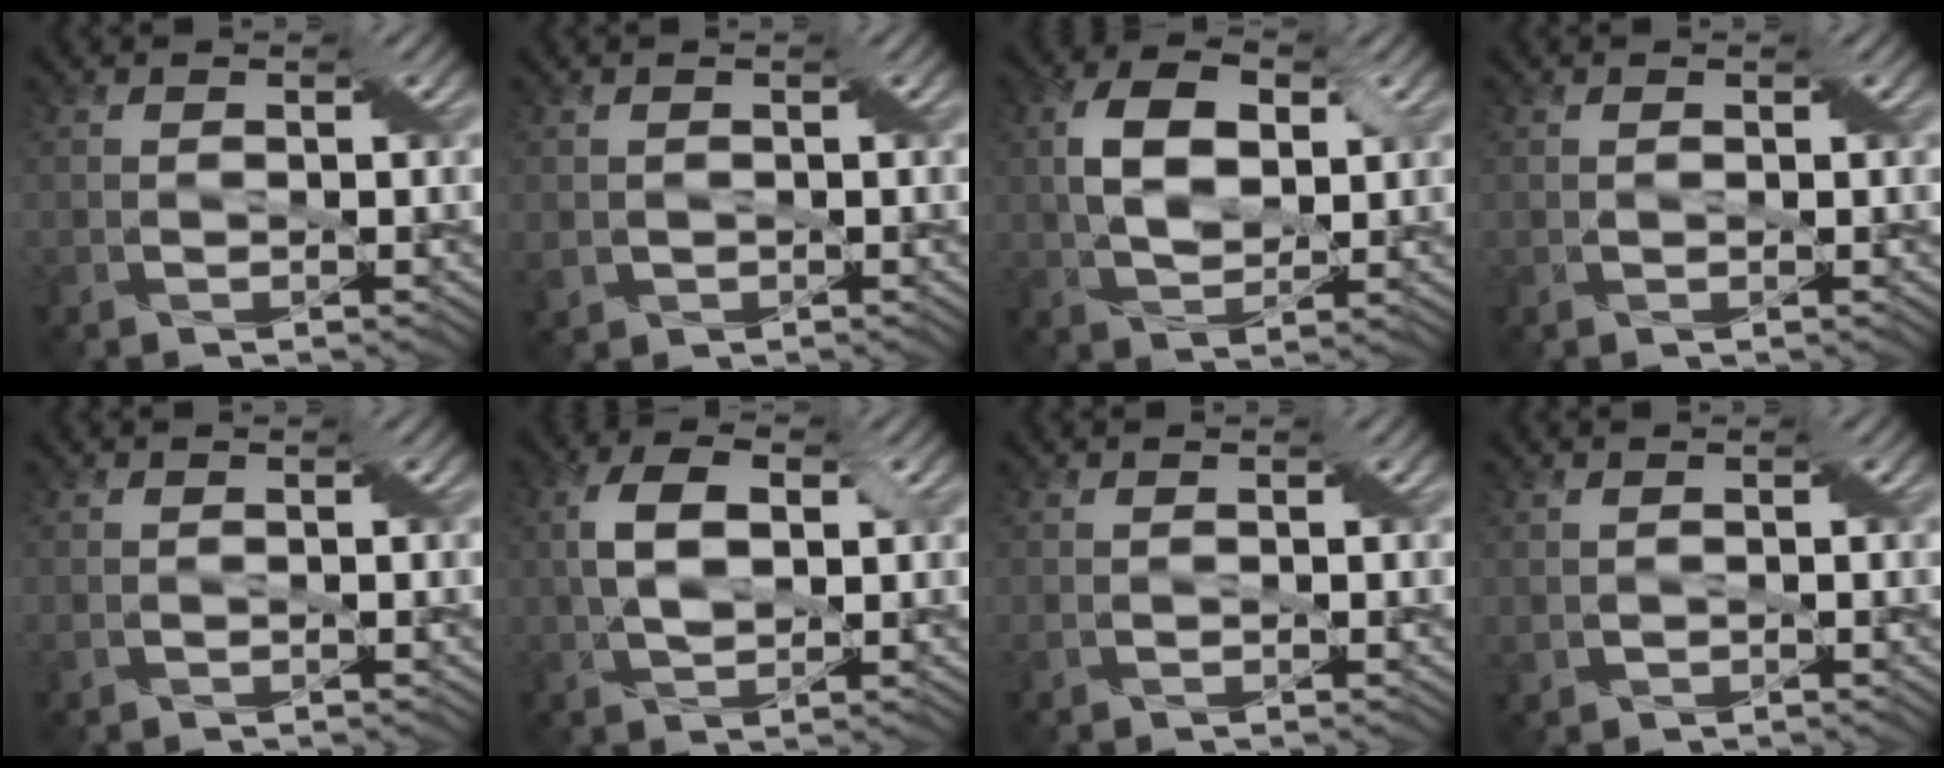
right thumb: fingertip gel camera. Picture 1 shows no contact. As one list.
[{"total": 2.0, "force": [-0.2, 1.9, 0.7], "torque": [-0.031, -0.008, -0.005]}, {"total": 7.7, "force": [1.8, 4.5, 5.9], "torque": [-0.122, 0.010, 0.030]}, {"total": 0.0}, {"total": 1.2, "force": [-0.2, 1.0, 0.6], "torque": [-0.021, -0.005, -0.004]}, {"total": 6.0, "force": [1.2, 3.1, 4.9], "torque": [-0.109, 0.007, 0.020]}, {"total": 0.7, "force": [0.0, 0.6, 0.4], "torque": [-0.016, -0.002, 0.001]}, {"total": 1.2, "force": [0.2, 1.1, 0.3], "torque": [-0.018, -0.005, 0.005]}]